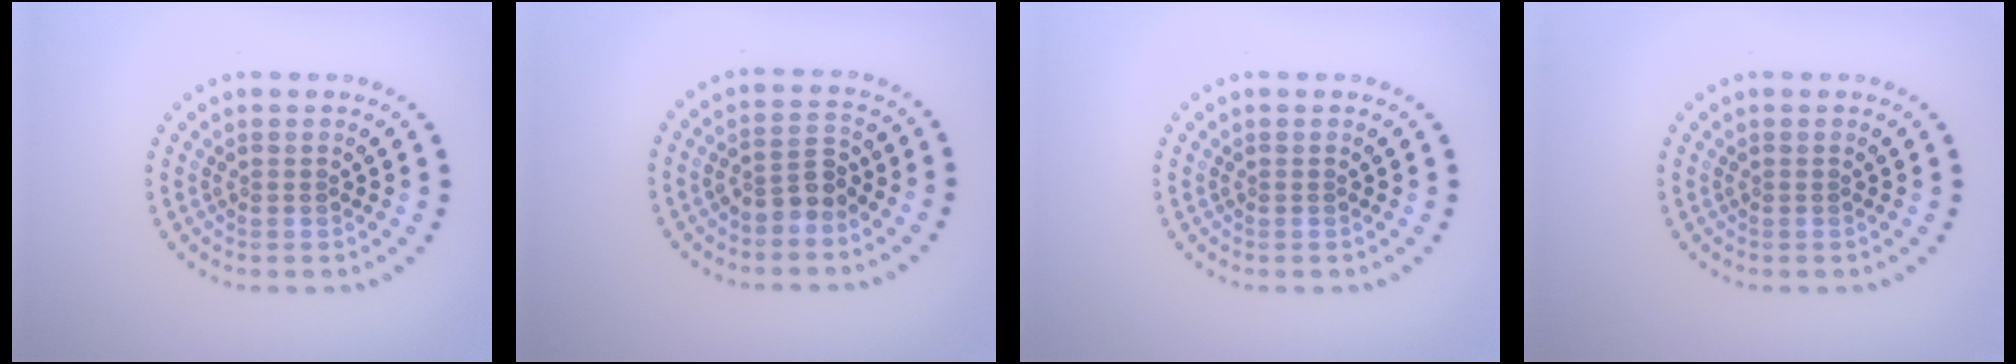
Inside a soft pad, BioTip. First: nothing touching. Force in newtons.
{"total": 2.7, "press": 2.4, "slide": 1.1}
{"total": 0.0}
{"total": 0.0}